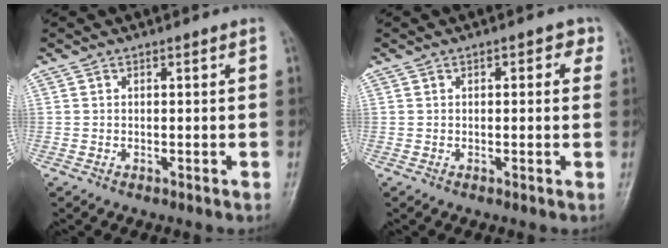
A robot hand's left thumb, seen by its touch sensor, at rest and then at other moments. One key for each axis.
{"total": 3.2, "fx": 1.2, "fy": 1.8, "fz": 2.4, "tx": -0.008, "ty": 0.002, "tz": 0.006}